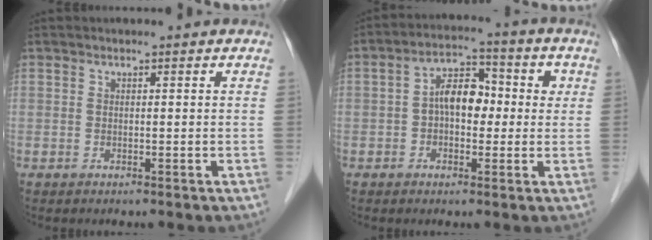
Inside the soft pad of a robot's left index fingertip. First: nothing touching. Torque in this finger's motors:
{"motor_torque": [0.08, -0.04, 0.23, 0.05]}